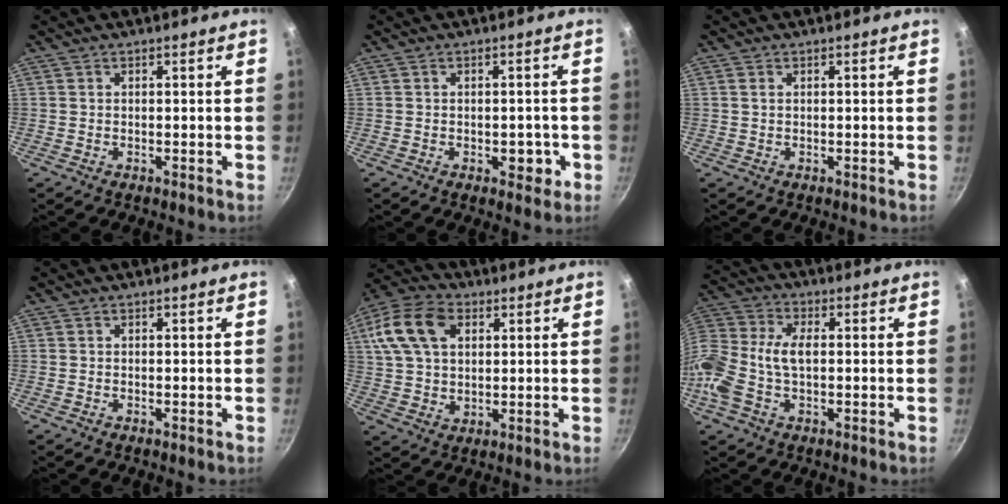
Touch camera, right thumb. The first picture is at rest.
{"total": 3.9, "force": [-1.2, 2.5, 2.8], "torque": [-0.007, 0.008, -0.013]}
{"total": 0.8, "force": [0.3, 0.5, 0.5], "torque": [-0.010, 0.001, 0.005]}
{"total": 0.0}
{"total": 15.1, "force": [4.8, 10.2, 10.1], "torque": [-0.183, 0.008, 0.078]}
{"total": 13.2, "force": [-0.9, 7.9, 10.5], "torque": [-0.225, 0.023, -0.036]}